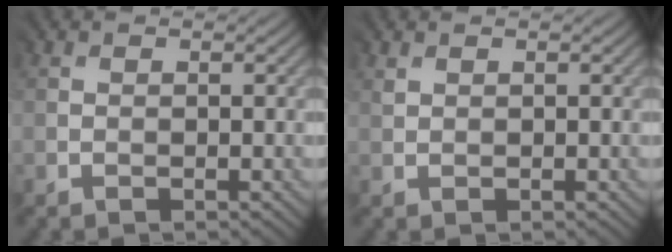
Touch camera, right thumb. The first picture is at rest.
{"total": 1.2, "force": [1.1, 0.5, -0.1], "torque": [-0.005, 0.000, 0.021]}